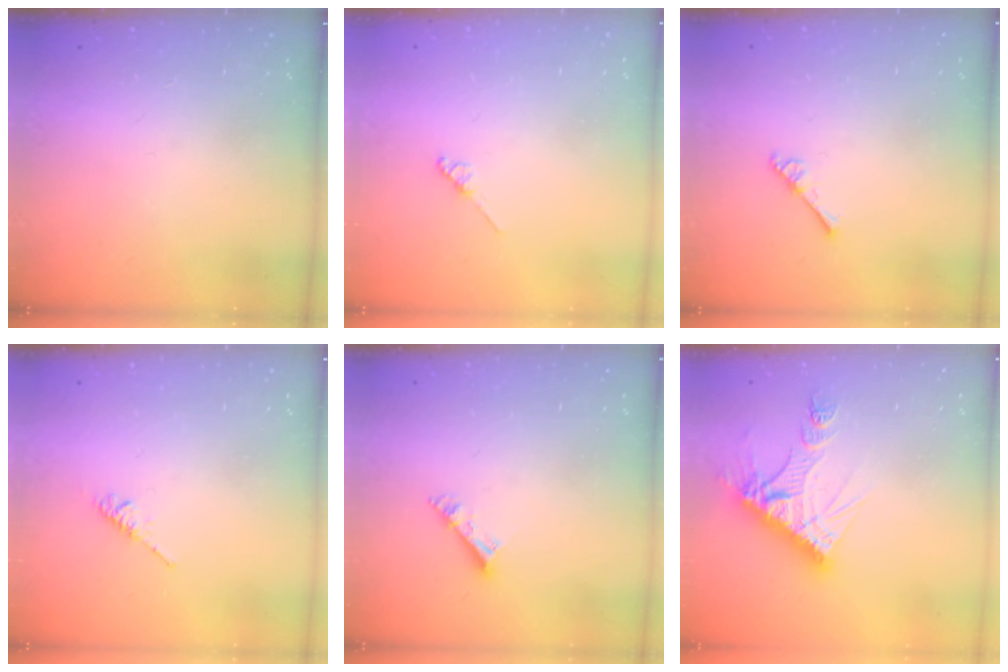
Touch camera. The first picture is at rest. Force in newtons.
{"total": 2.0, "press": 1.9, "slide": 0.3}
{"total": 2.6, "press": 2.6, "slide": 0.3}
{"total": 3.3, "press": 3.2, "slide": 0.5}
{"total": 4.1, "press": 4.1, "slide": 0.2}
{"total": 12.7, "press": 12.6, "slide": 1.1}